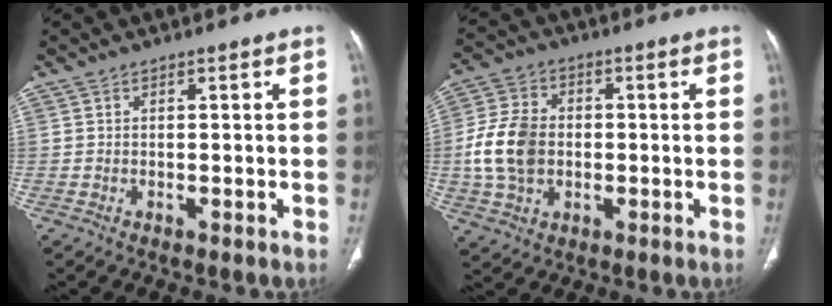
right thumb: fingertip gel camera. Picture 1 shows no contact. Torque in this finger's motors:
{"motor_torque": [0.91, 0.88, 0.77, 0.13, 0.09]}